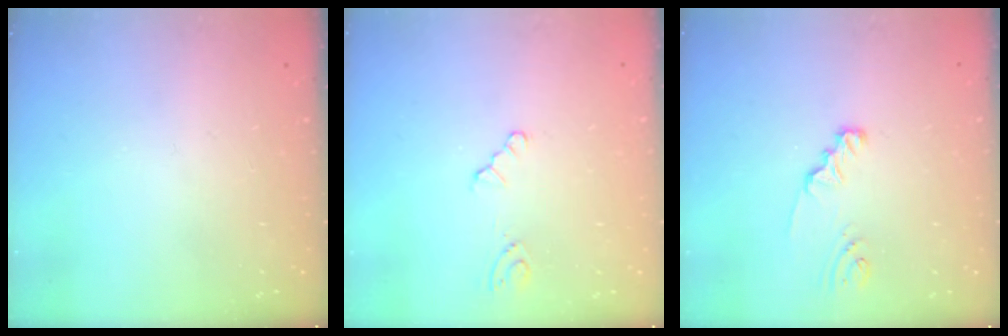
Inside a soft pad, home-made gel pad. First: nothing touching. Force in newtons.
{"total": 2.1, "press": 2.1, "slide": 0.3}
{"total": 2.1, "press": 2.1, "slide": 0.2}